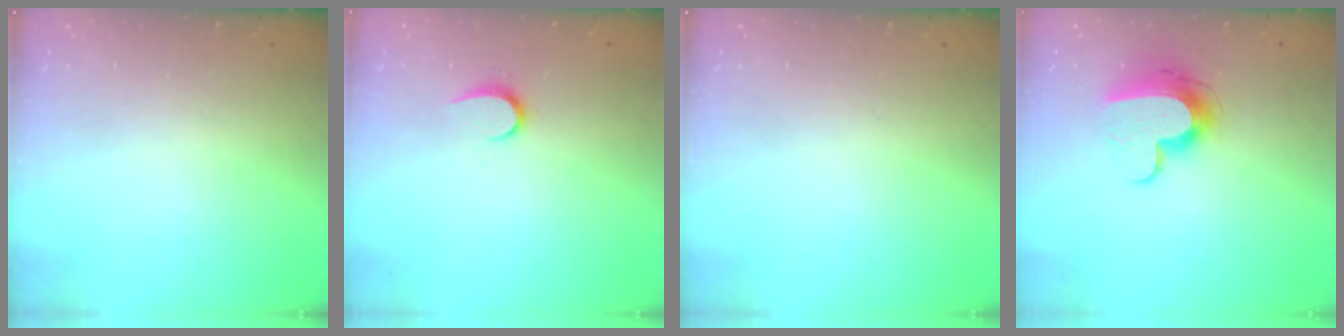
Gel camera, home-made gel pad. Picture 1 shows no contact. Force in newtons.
{"total": 6.1, "press": 6.1, "slide": 0.7}
{"total": 0.0}
{"total": 12.0, "press": 11.9, "slide": 0.9}